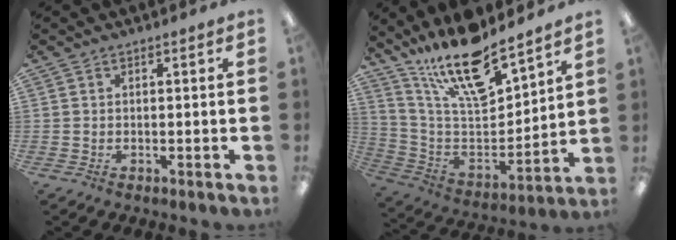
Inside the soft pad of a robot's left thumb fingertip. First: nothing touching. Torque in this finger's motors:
{"motor_torque": [0.43, 0.36, 0.91, -1.86, 0.38]}